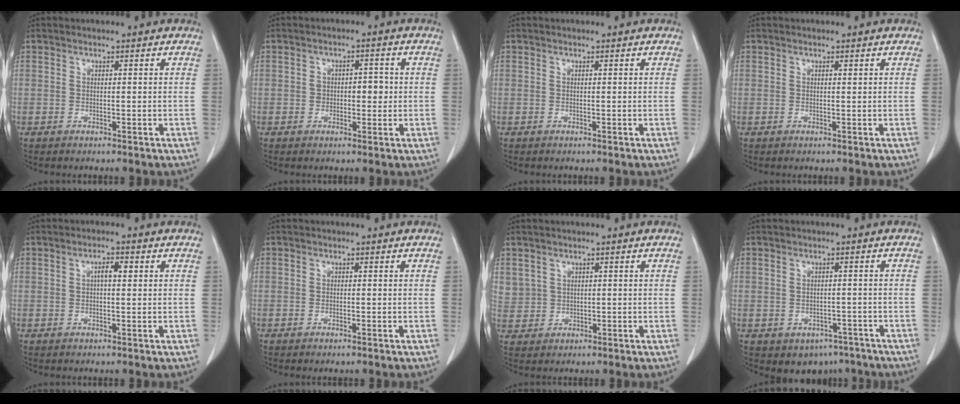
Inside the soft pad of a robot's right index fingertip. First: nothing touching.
{"total": 3.5, "force": [0.0, 2.0, 2.8], "torque": [-0.039, 0.010, 0.003]}
{"total": 0.0}
{"total": 0.0}
{"total": 2.2, "force": [0.5, 0.6, 2.1], "torque": [-0.037, 0.006, 0.008]}
{"total": 0.6, "force": [-0.4, 0.1, 0.4], "torque": [-0.008, -0.001, -0.004]}
{"total": 4.1, "force": [1.7, 3.7, 0.6], "torque": [-0.015, 0.010, 0.046]}
{"total": 5.5, "force": [-3.6, 4.0, 1.3], "torque": [-0.002, 0.012, -0.039]}